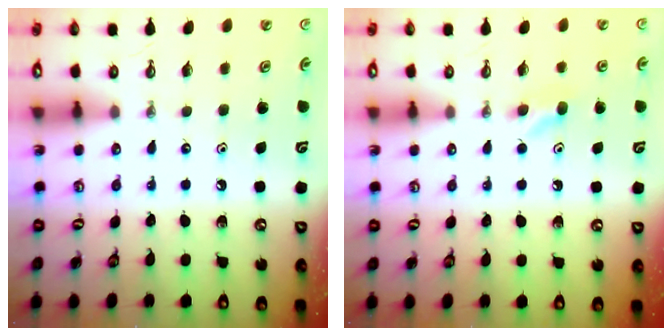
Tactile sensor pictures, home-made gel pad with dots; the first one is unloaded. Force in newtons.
{"total": 3.8, "press": 3.8, "slide": 0.5}